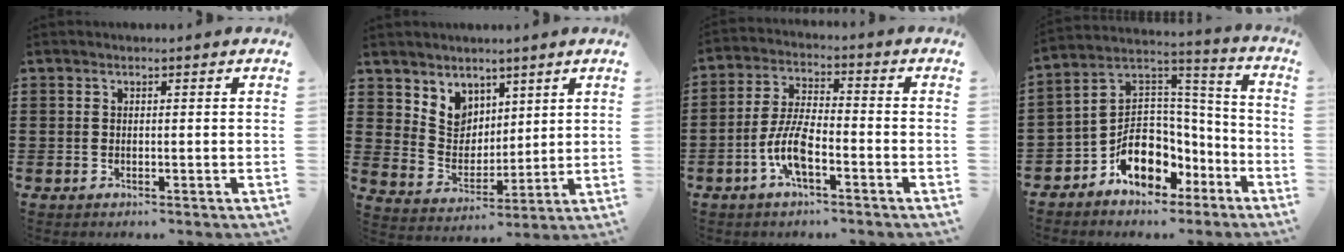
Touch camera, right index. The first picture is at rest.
{"total": 6.1, "force": [4.0, 4.7, 0.0], "torque": [-0.038, -0.022, 0.078]}
{"total": 7.3, "force": [-3.1, 2.4, 6.1], "torque": [-0.150, -0.010, -0.066]}
{"total": 9.5, "force": [-4.2, 7.5, 4.2], "torque": [-0.089, 0.001, -0.072]}